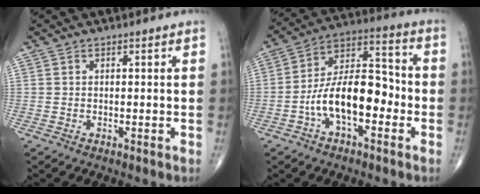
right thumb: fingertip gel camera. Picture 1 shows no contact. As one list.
[{"total": 14.5, "force": [-4.0, 7.3, 11.9], "torque": [-0.193, 0.048, -0.077]}]